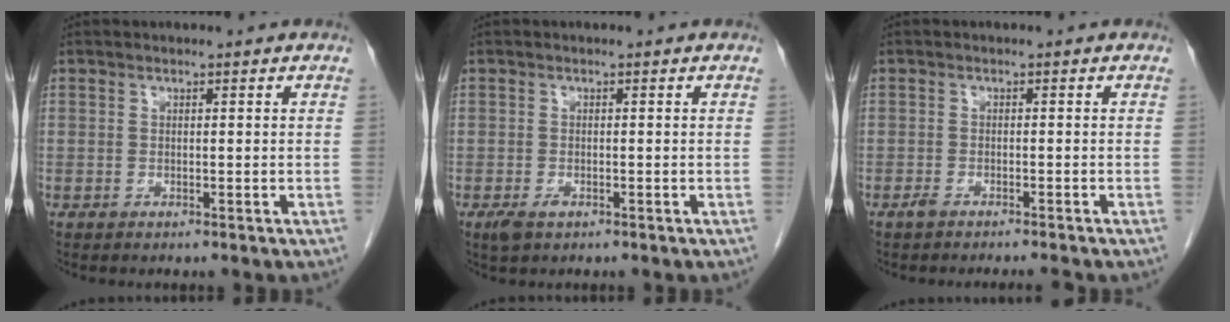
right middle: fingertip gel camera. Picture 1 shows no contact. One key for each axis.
{"total": 1.9, "fx": -1.0, "fy": 0.9, "fz": 1.3, "tx": -0.031, "ty": -0.003, "tz": -0.013}
{"total": 3.2, "fx": -2.9, "fy": 0.0, "fz": 1.5, "tx": -0.024, "ty": -0.004, "tz": -0.041}